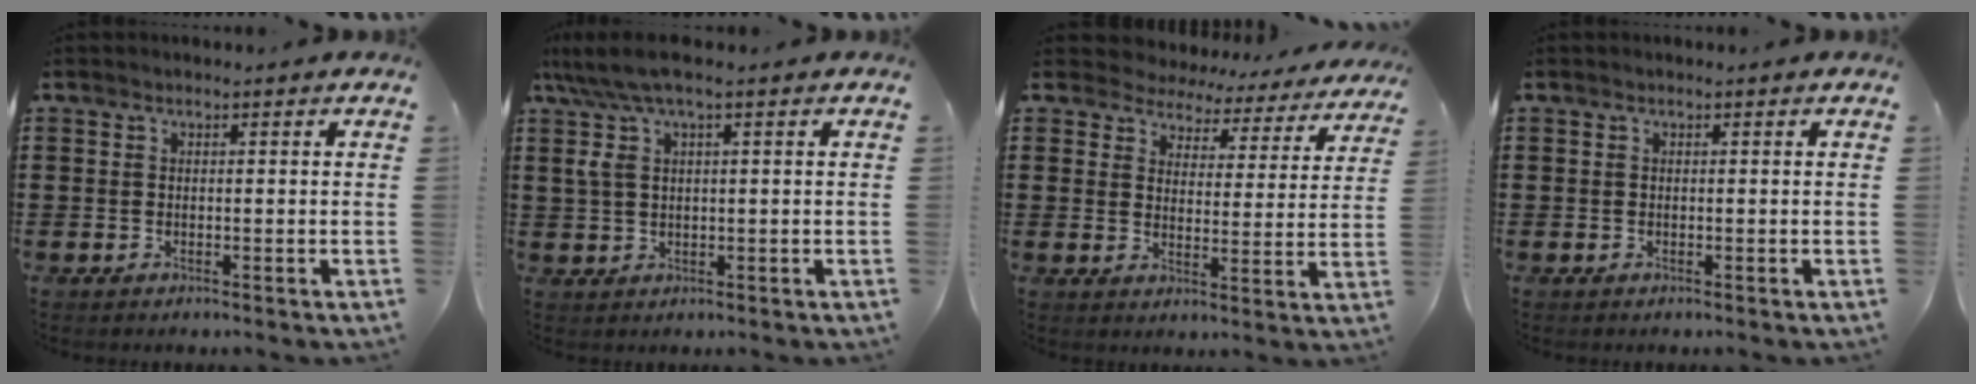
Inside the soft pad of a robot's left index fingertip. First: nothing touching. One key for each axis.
{"total": 5.2, "fx": 1.9, "fy": 1.5, "fz": 4.6, "tx": -0.115, "ty": 0.001, "tz": 0.026}
{"total": 4.6, "fx": 4.4, "fy": 1.3, "fz": -0.2, "tx": -0.024, "ty": -0.028, "tz": 0.074}
{"total": 0.0}